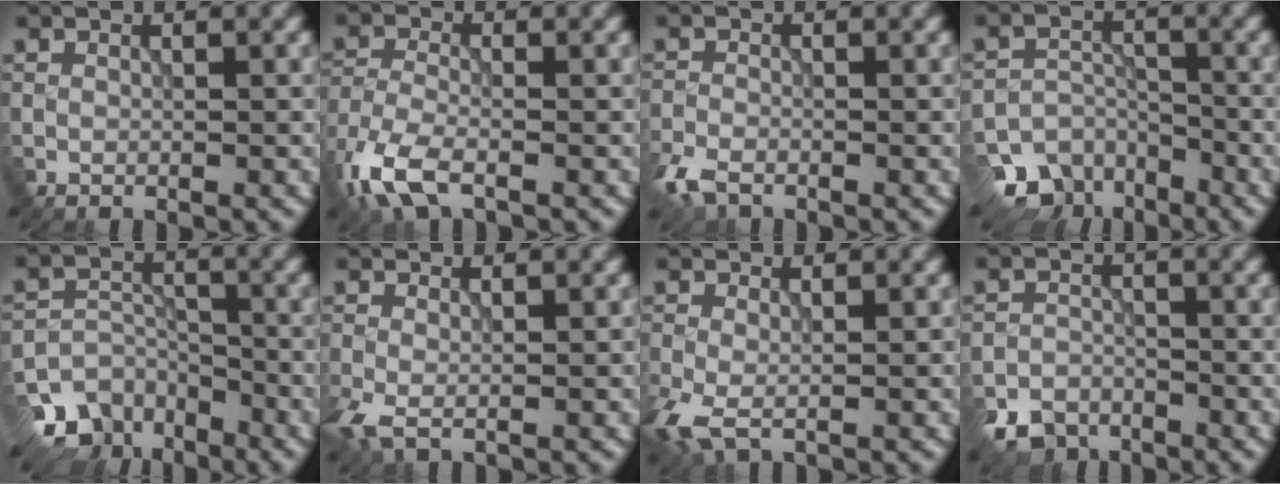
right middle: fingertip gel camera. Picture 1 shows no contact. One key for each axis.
{"total": 6.0, "fx": -3.9, "fy": 2.4, "fz": 3.9, "tx": -0.091, "ty": -0.013, "tz": -0.089}
{"total": 2.9, "fx": -2.1, "fy": 1.3, "fz": 1.5, "tx": -0.035, "ty": -0.009, "tz": -0.051}
{"total": 6.9, "fx": -5.1, "fy": 4.4, "fz": 1.6, "tx": -0.001, "ty": -0.012, "tz": -0.077}
{"total": 7.5, "fx": -5.6, "fy": 4.6, "fz": 2.0, "tx": -0.018, "ty": -0.010, "tz": -0.095}
{"total": 2.2, "fx": -0.7, "fy": 0.9, "fz": 1.9, "tx": -0.053, "ty": -0.008, "tz": -0.016}
{"total": 3.4, "fx": -1.0, "fy": 1.6, "fz": 2.8, "tx": -0.080, "ty": -0.010, "tz": -0.023}
{"total": 4.4, "fx": -3.5, "fy": 2.5, "fz": 1.1, "tx": -0.016, "ty": -0.009, "tz": -0.064}